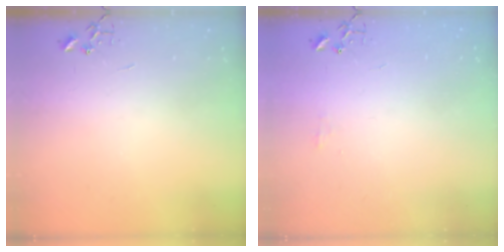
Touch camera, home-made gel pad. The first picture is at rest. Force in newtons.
{"total": 4.5, "press": 4.4, "slide": 0.7}